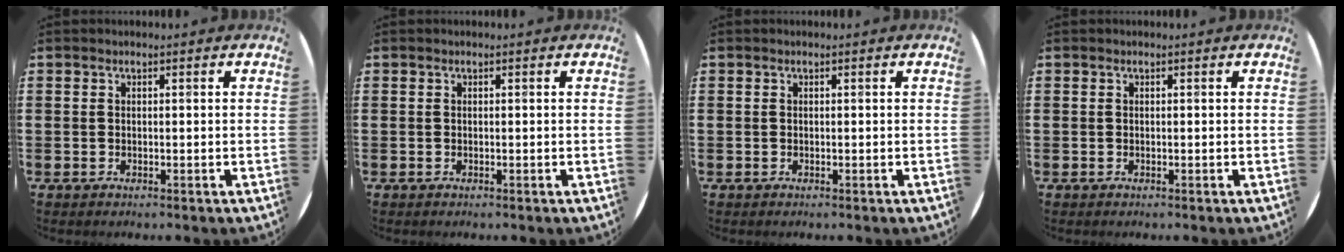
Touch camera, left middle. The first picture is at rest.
{"total": 0.0}
{"total": 0.0}
{"total": 0.0}